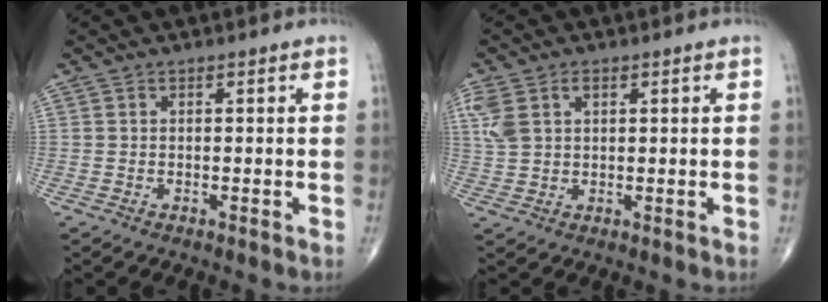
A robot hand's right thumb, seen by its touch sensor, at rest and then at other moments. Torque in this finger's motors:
{"motor_torque": [0.72, 1.17, 0.61, 0.36, 0.07]}